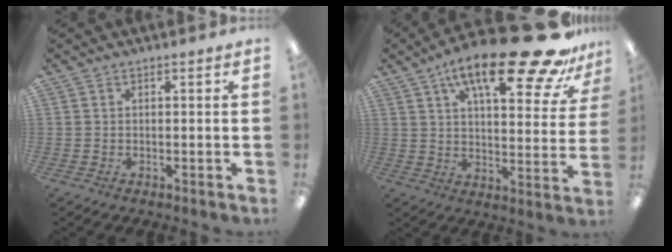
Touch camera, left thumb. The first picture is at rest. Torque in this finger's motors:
{"motor_torque": [0.67, 0.75, 1.60, -1.17, 0.30]}